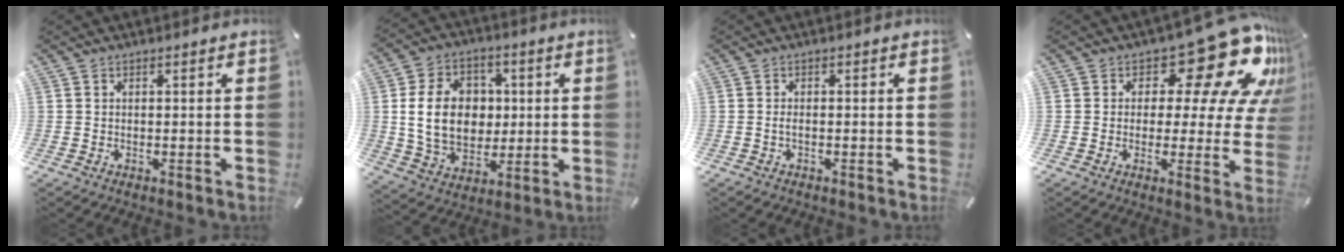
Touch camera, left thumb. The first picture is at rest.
{"total": 15.0, "force": [1.3, 11.8, 9.1], "torque": [-0.184, 0.014, 0.023]}
{"total": 1.2, "force": [-0.5, 0.6, 0.9], "torque": [-0.019, 0.001, -0.010]}
{"total": 19.0, "force": [10.3, 8.8, 13.3], "torque": [-0.172, -0.072, 0.168]}